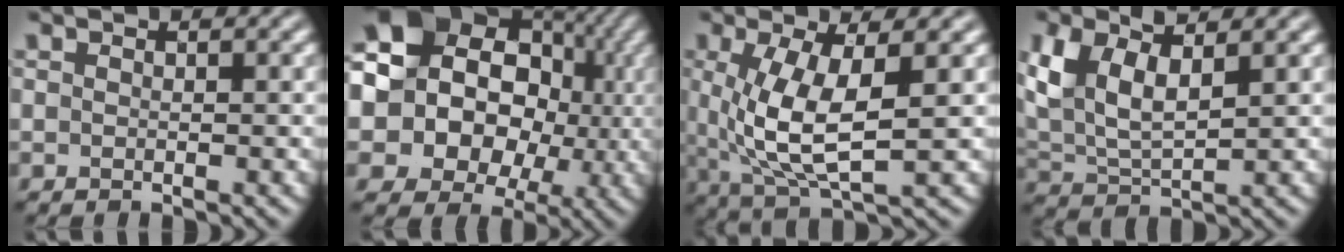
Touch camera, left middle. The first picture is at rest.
{"total": 19.2, "force": [2.2, 16.7, 9.3], "torque": [-0.191, 0.042, 0.013]}
{"total": 6.9, "force": [0.3, 2.6, 6.4], "torque": [-0.145, -0.013, 0.012]}
{"total": 6.4, "force": [2.7, 2.9, 5.0], "torque": [-0.111, 0.005, 0.052]}